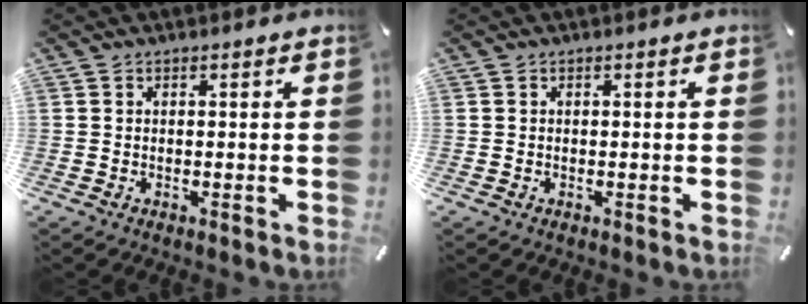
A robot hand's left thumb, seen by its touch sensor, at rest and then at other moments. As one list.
[{"total": 0.0}]